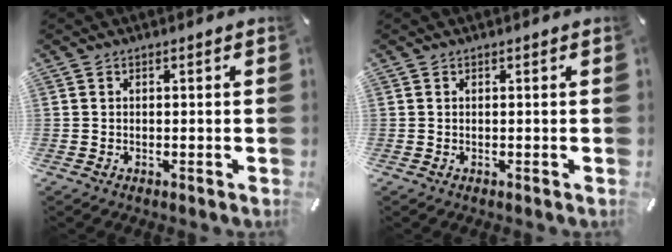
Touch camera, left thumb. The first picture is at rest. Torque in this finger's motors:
{"motor_torque": [-0.24, -0.18, 0.02, -0.03, 0.00]}